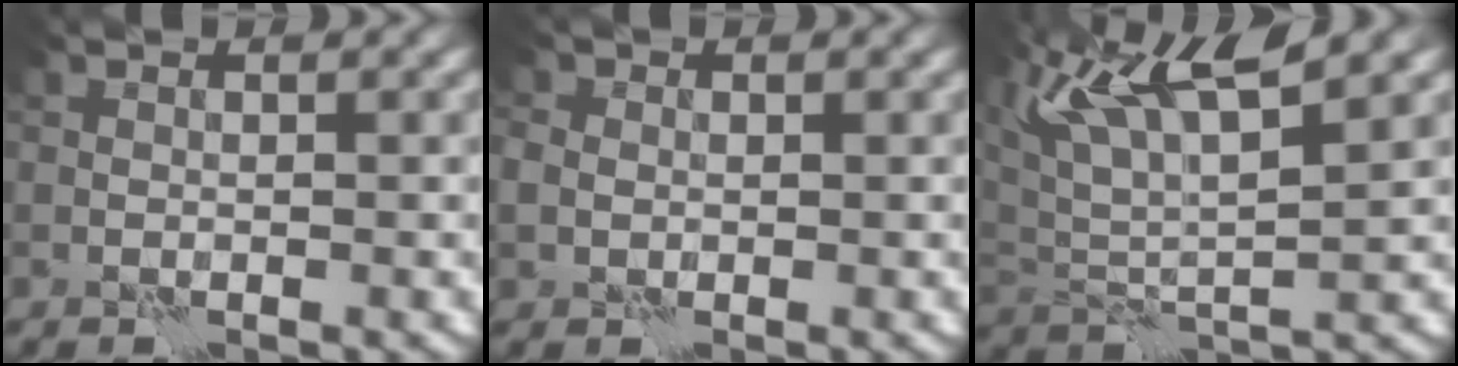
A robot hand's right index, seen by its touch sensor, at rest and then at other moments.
{"total": 1.8, "force": [0.3, 1.6, 0.7], "torque": [-0.016, 0.007, 0.003]}
{"total": 9.3, "force": [5.1, 2.5, 7.4], "torque": [-0.157, 0.018, 0.099]}